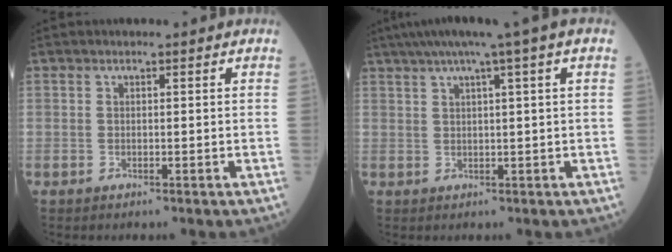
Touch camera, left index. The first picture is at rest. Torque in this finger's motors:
{"motor_torque": [0.90, -1.24, 0.27, 0.15]}